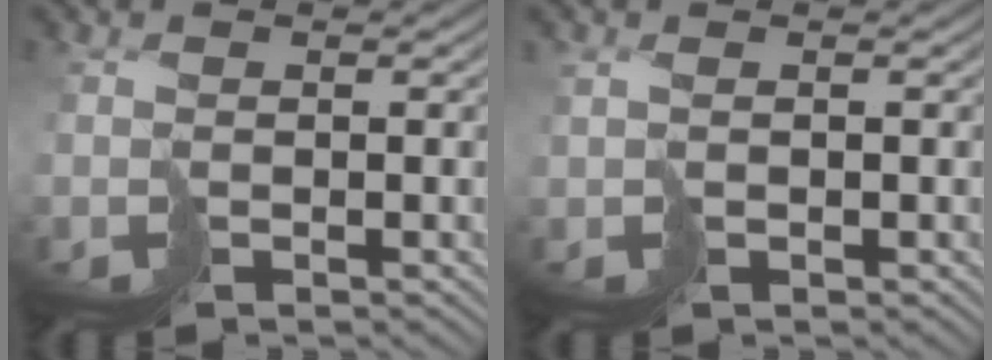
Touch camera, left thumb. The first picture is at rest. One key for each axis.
{"total": 0.9, "fx": 0.5, "fy": 0.3, "fz": 0.7, "tx": -0.018, "ty": 0.001, "tz": 0.014}